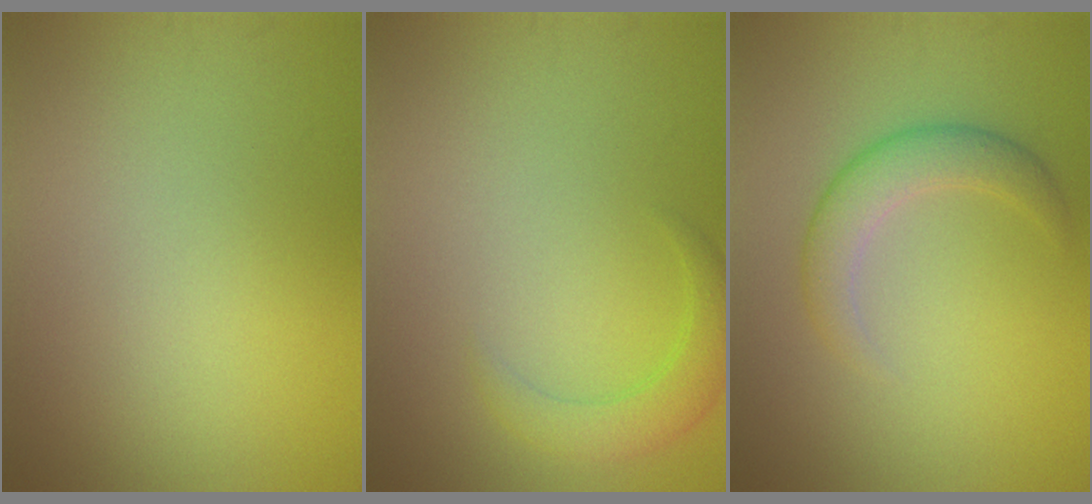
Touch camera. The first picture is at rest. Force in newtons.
{"total": 2.7, "press": 2.6, "slide": 0.3}
{"total": 3.0, "press": 3.0, "slide": 0.1}